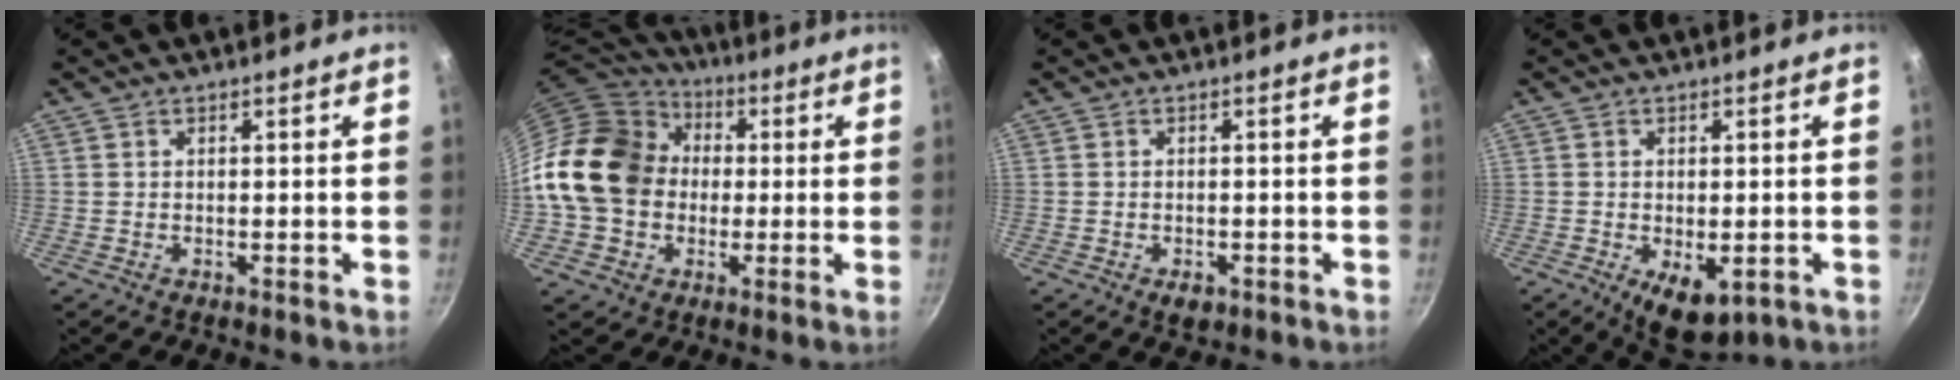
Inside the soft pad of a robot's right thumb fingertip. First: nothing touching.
{"total": 19.4, "force": [0.5, 16.1, 10.9], "torque": [-0.183, 0.043, 0.003]}
{"total": 2.6, "force": [-1.2, 1.5, 1.7], "torque": [-0.026, 0.004, -0.014]}
{"total": 7.6, "force": [-2.4, 4.1, 5.9], "torque": [-0.068, -0.003, -0.021]}